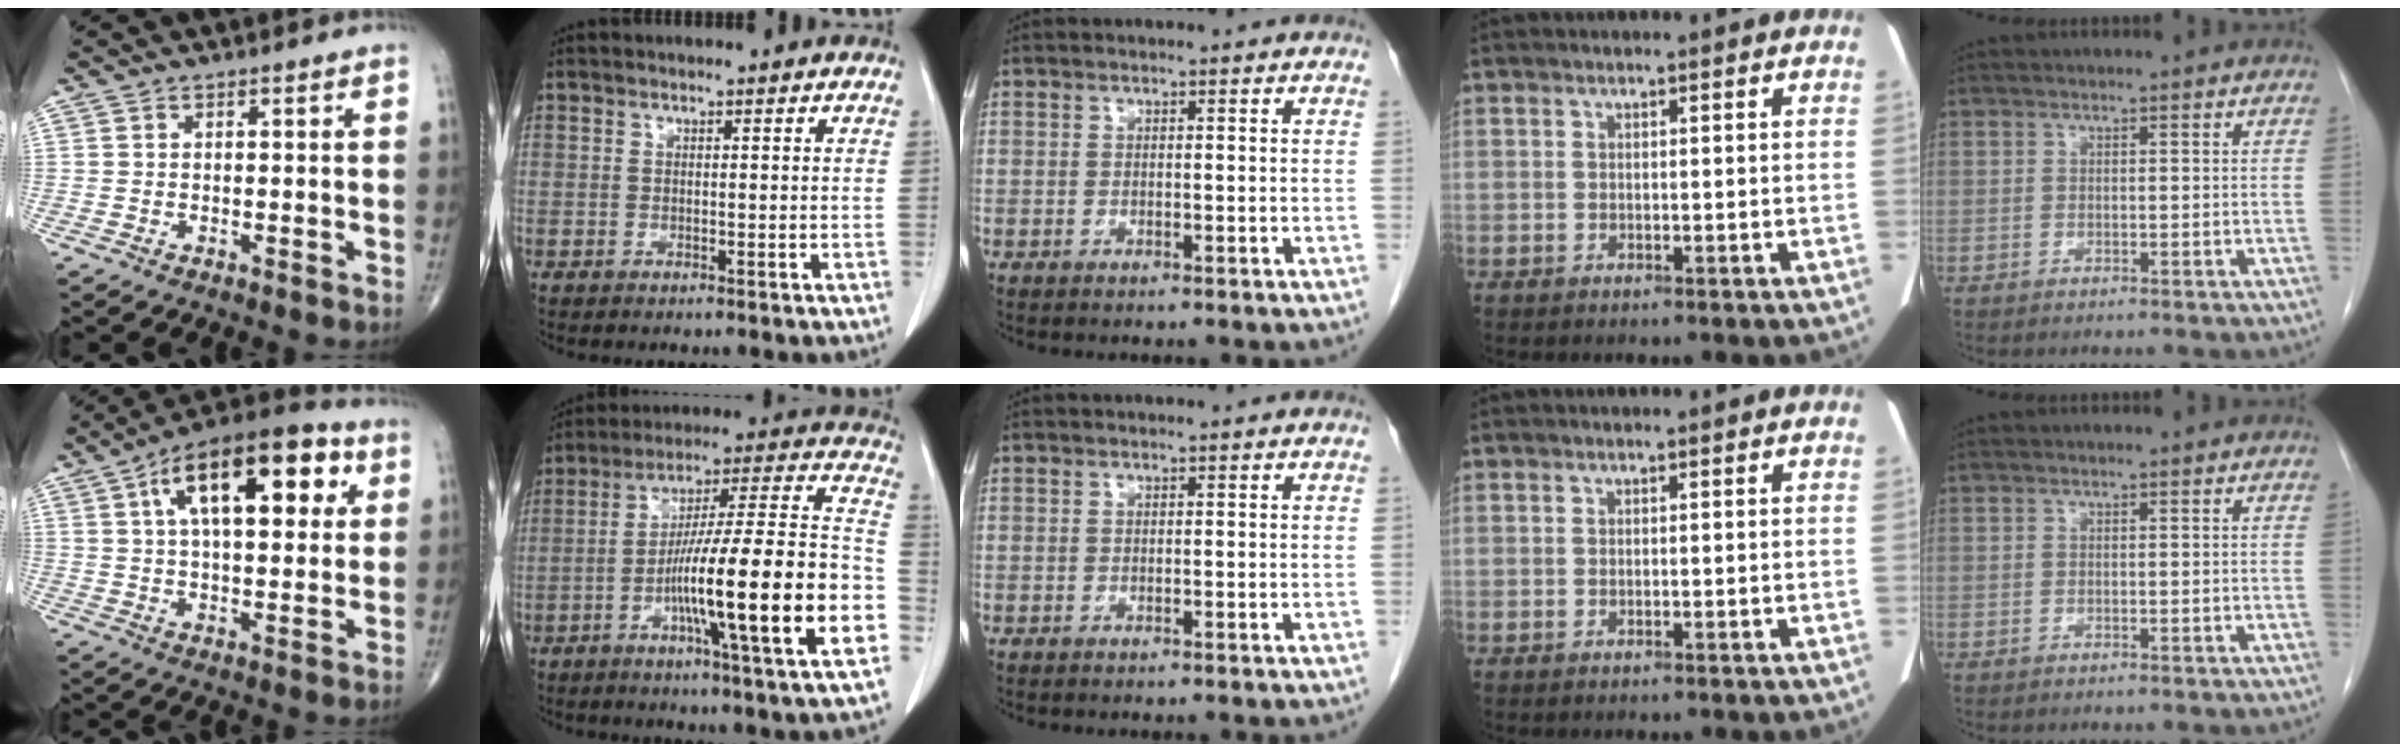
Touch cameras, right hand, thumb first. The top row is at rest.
{"thumb": {"total": 21.2, "force": [6.9, 9.7, 17.6], "torque": [-0.252, 0.014, 0.101]}, "index": {"total": 23.2, "force": [-7.2, 0.0, 22.0], "torque": [-0.298, 0.000, -0.119]}}